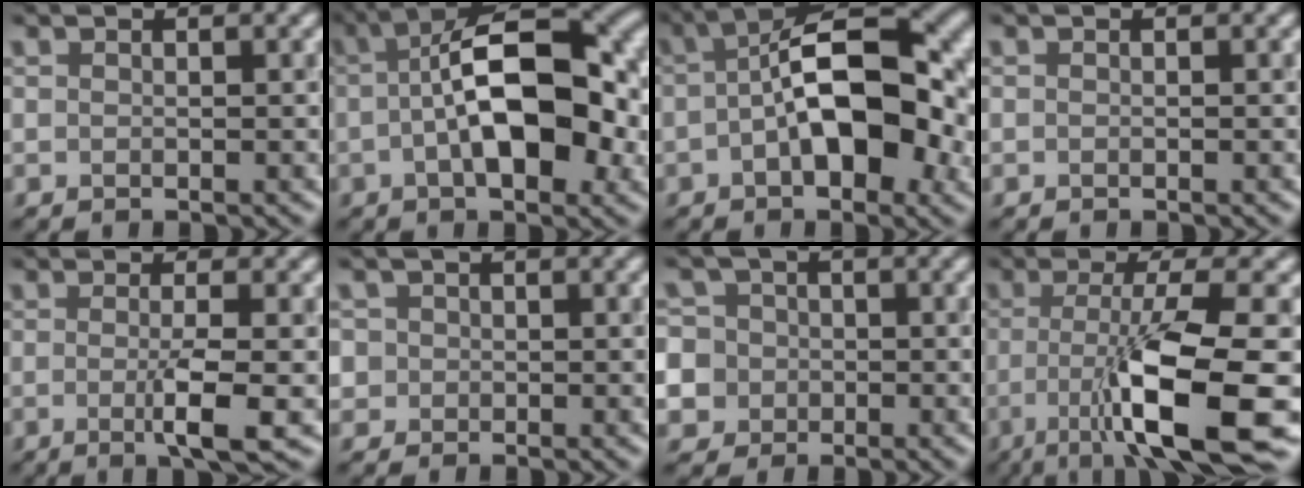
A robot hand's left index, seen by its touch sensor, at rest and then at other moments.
{"total": 11.2, "force": [-0.5, 5.1, 10.0], "torque": [-0.147, 0.016, -0.014]}
{"total": 10.5, "force": [-0.5, 4.8, 9.3], "torque": [-0.139, 0.014, -0.017]}
{"total": 0.0}
{"total": 3.6, "force": [-0.7, 0.6, 3.5], "torque": [-0.059, -0.008, -0.014]}
{"total": 2.4, "force": [0.6, 2.2, 0.7], "torque": [0.000, 0.013, 0.001]}
{"total": 9.6, "force": [-2.1, 9.0, 2.5], "torque": [-0.071, 0.002, -0.065]}
{"total": 10.9, "force": [-3.3, 2.1, 10.1], "torque": [-0.156, -0.004, -0.059]}